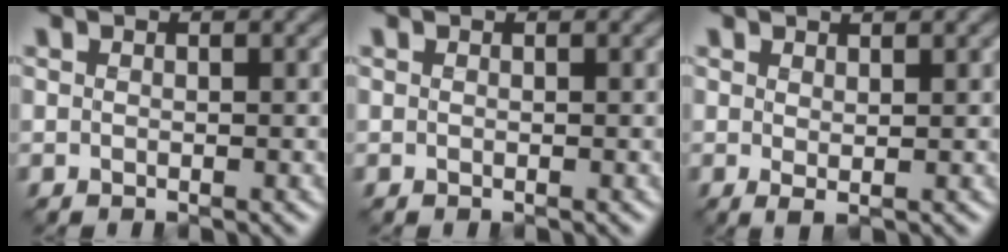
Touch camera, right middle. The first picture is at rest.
{"total": 0.0}
{"total": 1.3, "force": [0.6, 0.2, 1.2], "torque": [-0.023, -0.008, 0.010]}